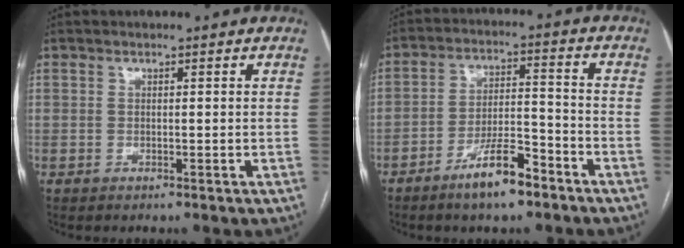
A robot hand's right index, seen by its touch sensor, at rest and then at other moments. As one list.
[{"total": 8.8, "force": [-6.0, 2.1, 6.1], "torque": [-0.111, 0.004, -0.104]}]